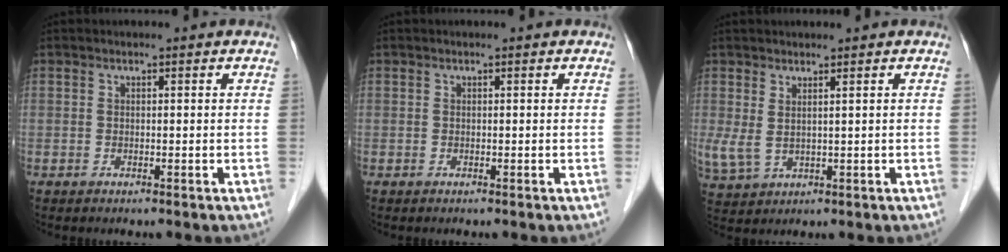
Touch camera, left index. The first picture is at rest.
{"total": 0.0}
{"total": 4.6, "force": [0.9, 2.0, 4.0], "torque": [-0.106, 0.001, 0.031]}